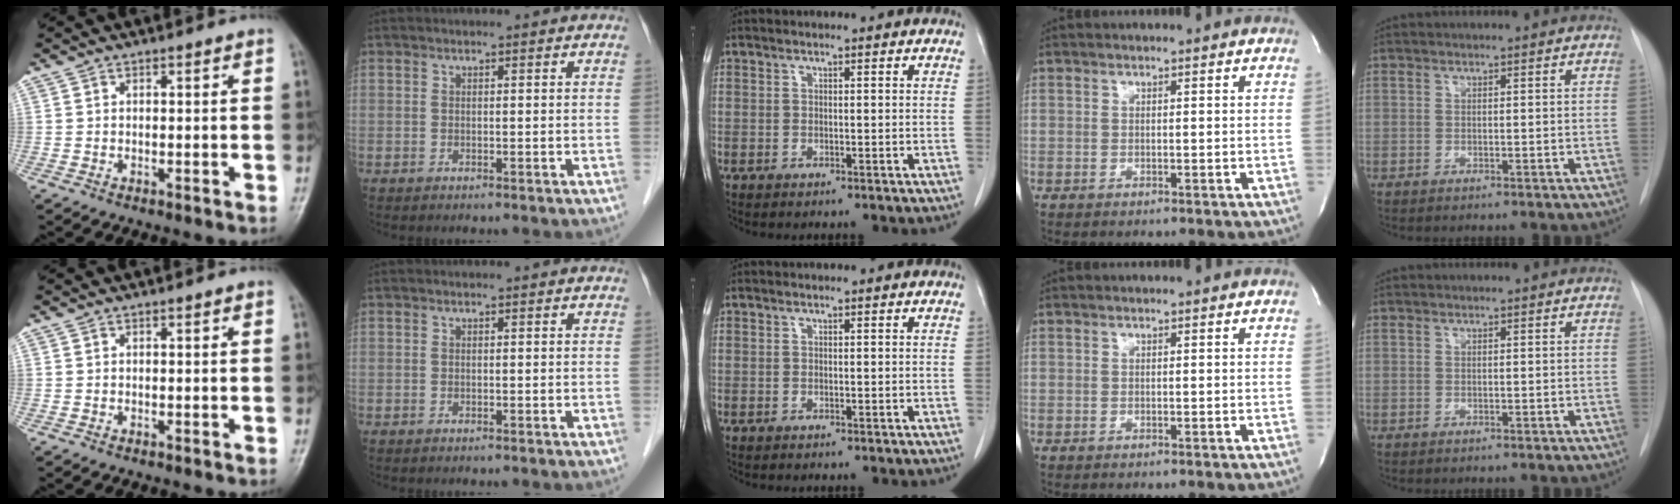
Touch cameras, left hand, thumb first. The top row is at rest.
{}